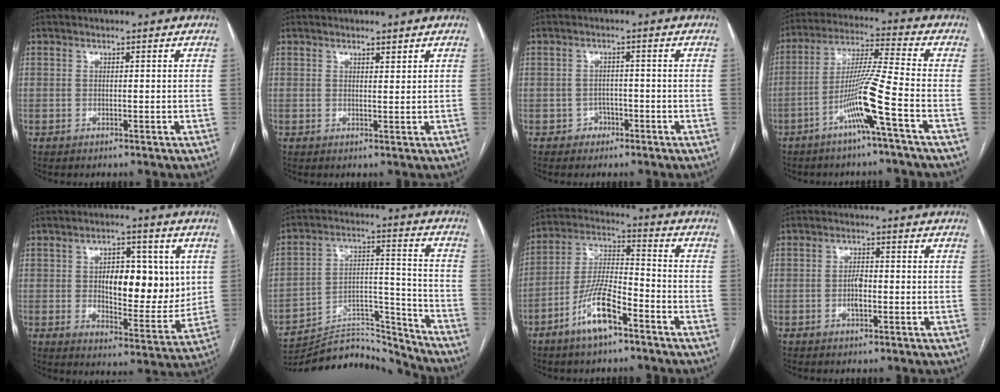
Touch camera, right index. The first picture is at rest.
{"total": 1.3, "force": [1.1, 0.2, 0.6], "torque": [-0.012, -0.003, 0.020]}
{"total": 2.1, "force": [-1.2, 1.7, 0.3], "torque": [0.001, 0.010, -0.018]}
{"total": 10.0, "force": [-4.5, -1.7, 8.8], "torque": [-0.171, 0.001, -0.090]}
{"total": 12.7, "force": [1.9, 5.6, 11.3], "torque": [-0.157, 0.005, 0.039]}
{"total": 17.5, "force": [-17.3, 2.3, 1.3], "torque": [-0.021, 0.053, -0.268]}
{"total": 10.7, "force": [-6.1, 2.8, 8.3], "torque": [-0.174, 0.002, -0.115]}
{"total": 2.4, "force": [-0.6, 1.0, 2.2], "torque": [-0.040, 0.003, -0.010]}